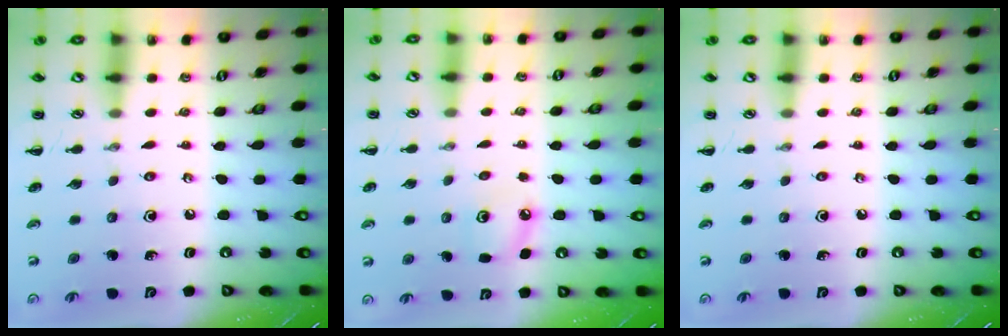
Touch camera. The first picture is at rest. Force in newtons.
{"total": 5.8, "press": 5.5, "slide": 1.8}
{"total": 0.0}